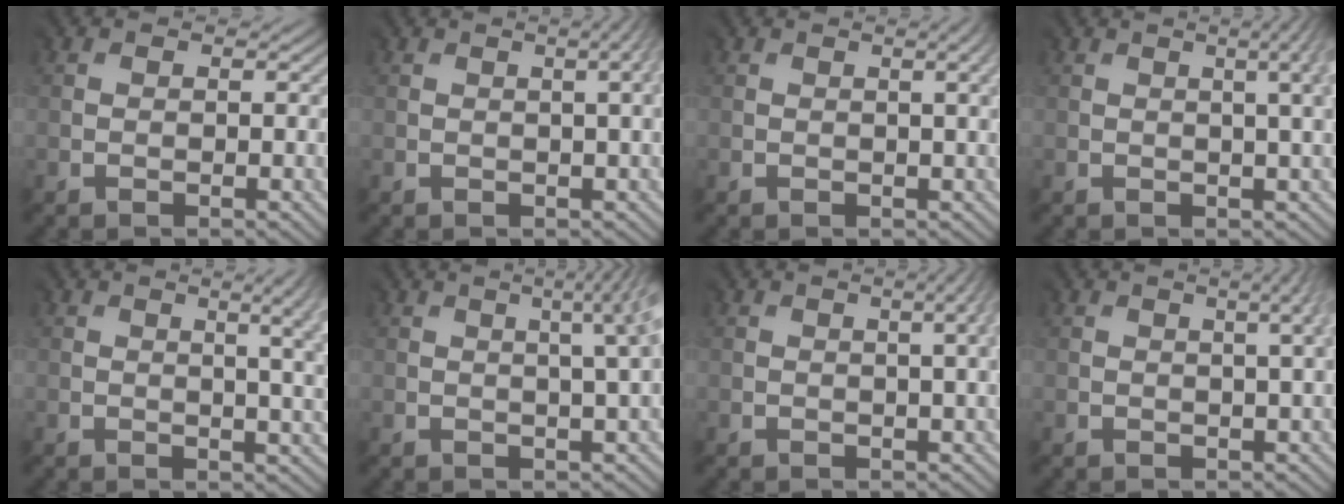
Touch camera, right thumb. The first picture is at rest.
{"total": 3.3, "force": [1.0, 0.9, 3.0], "torque": [-0.012, 0.018, -0.002]}
{"total": 2.0, "force": [0.6, 0.2, 1.9], "torque": [-0.013, 0.009, 0.008]}
{"total": 5.2, "force": [1.6, 1.6, 4.6], "torque": [-0.022, 0.028, -0.001]}
{"total": 6.9, "force": [1.6, 2.5, 6.3], "torque": [-0.048, 0.027, 0.005]}
{"total": 6.1, "force": [1.8, 1.6, 5.6], "torque": [-0.038, 0.040, 0.002]}
{"total": 3.8, "force": [1.2, 1.1, 3.5], "torque": [-0.015, 0.021, -0.002]}
{"total": 4.0, "force": [1.7, 1.3, 3.4], "torque": [-0.014, 0.027, -0.002]}